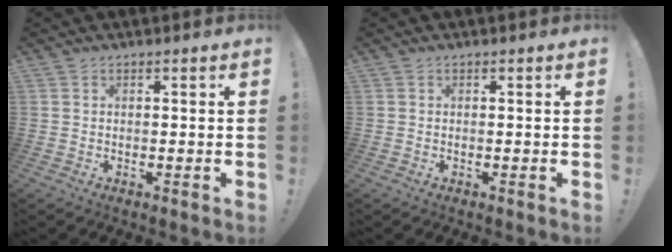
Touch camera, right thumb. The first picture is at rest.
{"total": 0.0}